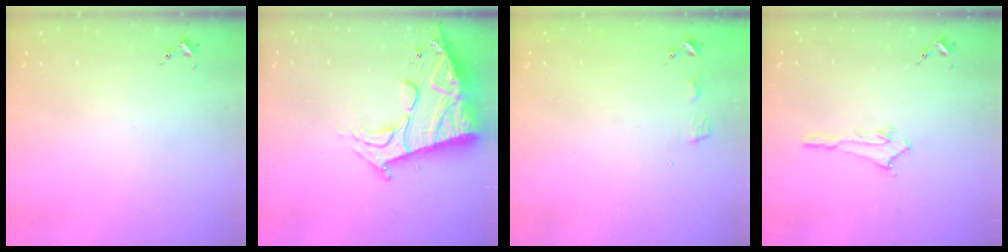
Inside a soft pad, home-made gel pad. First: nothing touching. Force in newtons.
{"total": 18.9, "press": 18.8, "slide": 1.8}
{"total": 3.9, "press": 3.9, "slide": 0.4}
{"total": 2.9, "press": 2.8, "slide": 0.4}